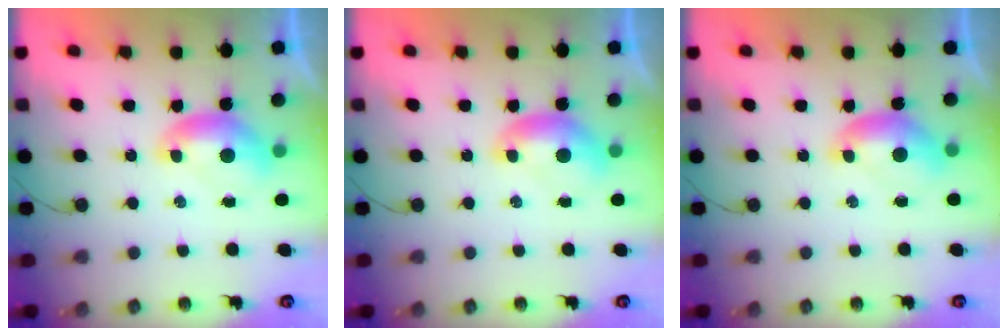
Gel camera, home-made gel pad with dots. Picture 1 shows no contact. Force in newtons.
{"total": 0.0}
{"total": 1.2, "press": 0.7, "slide": 0.9}